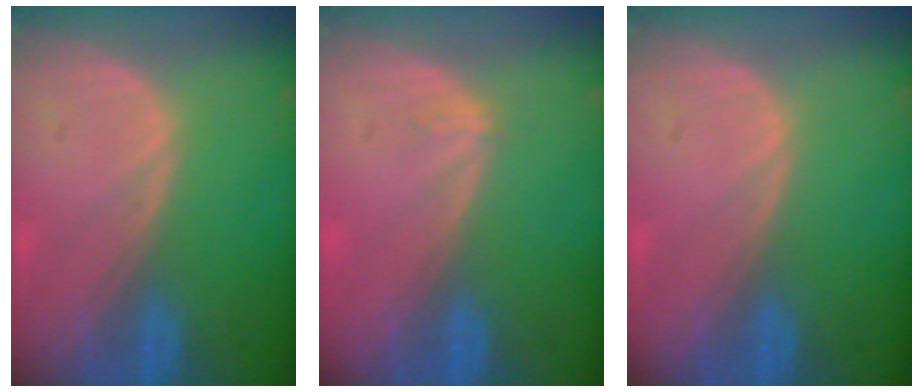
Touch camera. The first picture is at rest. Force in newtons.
{"total": 0.9, "press": 0.6, "slide": 0.6}
{"total": 0.0}